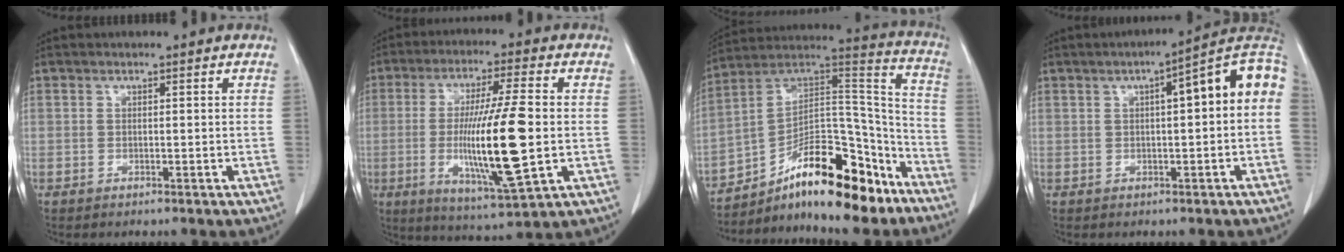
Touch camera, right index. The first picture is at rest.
{"total": 15.5, "force": [-1.6, 1.1, 15.4], "torque": [-0.288, -0.018, -0.025]}
{"total": 20.0, "force": [-13.3, 6.2, 13.6], "torque": [-0.200, 0.049, -0.213]}
{"total": 10.2, "force": [1.7, 1.3, 10.0], "torque": [-0.133, 0.037, 0.016]}